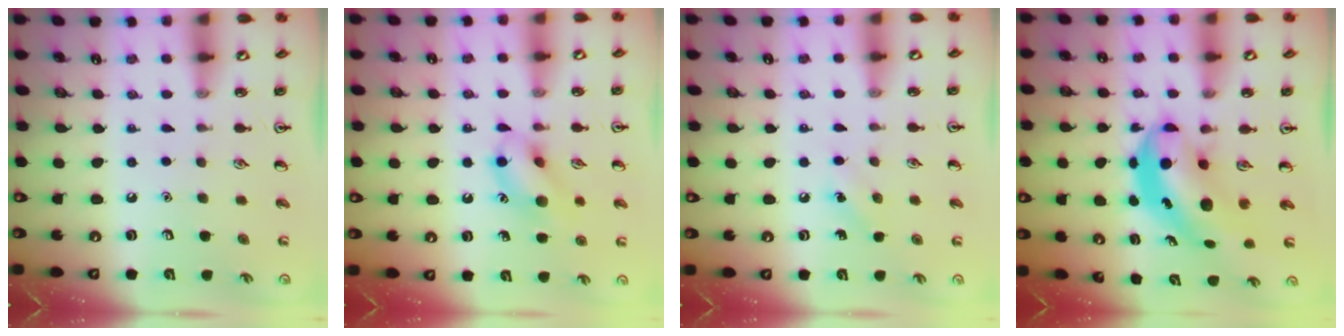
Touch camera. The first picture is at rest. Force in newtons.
{"total": 11.3, "press": 11.2, "slide": 1.2}
{"total": 5.4, "press": 5.2, "slide": 1.5}
{"total": 6.4, "press": 6.2, "slide": 1.6}